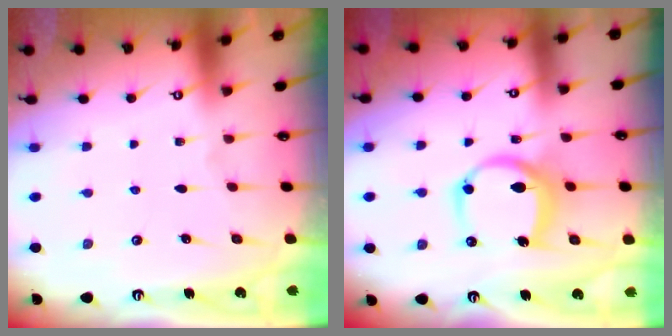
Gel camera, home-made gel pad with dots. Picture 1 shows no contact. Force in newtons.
{"total": 10.3, "press": 10.3, "slide": 0.3}